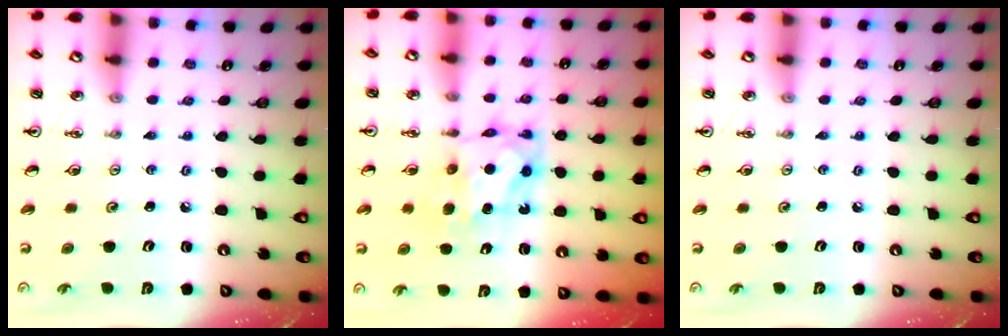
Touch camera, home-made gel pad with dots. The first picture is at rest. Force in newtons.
{"total": 6.6, "press": 6.6, "slide": 0.3}
{"total": 0.0}